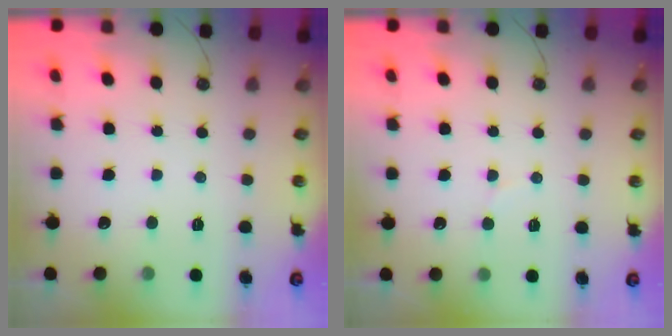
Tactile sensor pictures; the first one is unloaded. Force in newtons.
{"total": 6.3, "press": 6.2, "slide": 0.5}